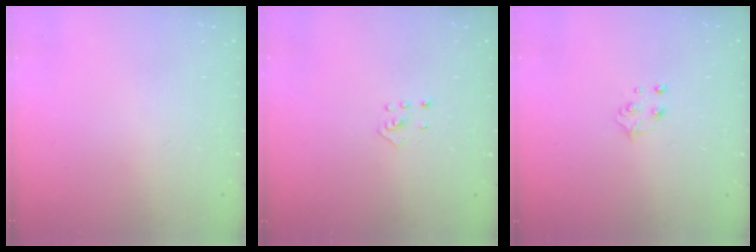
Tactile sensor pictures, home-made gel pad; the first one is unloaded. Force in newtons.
{"total": 2.0, "press": 1.9, "slide": 0.8}
{"total": 5.2, "press": 5.1, "slide": 0.7}